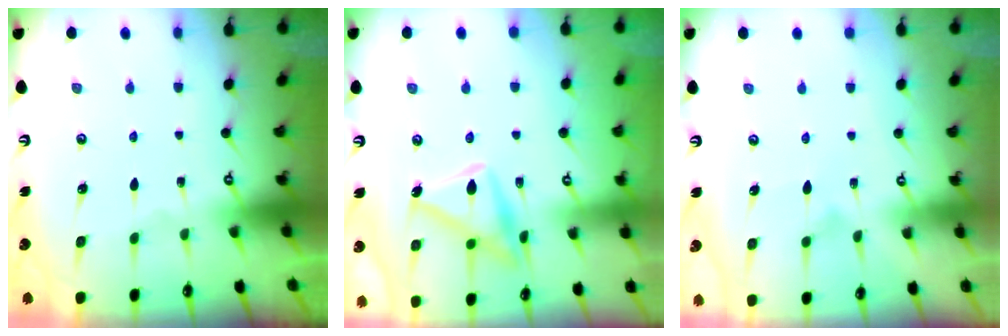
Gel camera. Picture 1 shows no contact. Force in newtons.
{"total": 15.3, "press": 15.3, "slide": 0.8}
{"total": 8.1, "press": 8.1, "slide": 0.3}